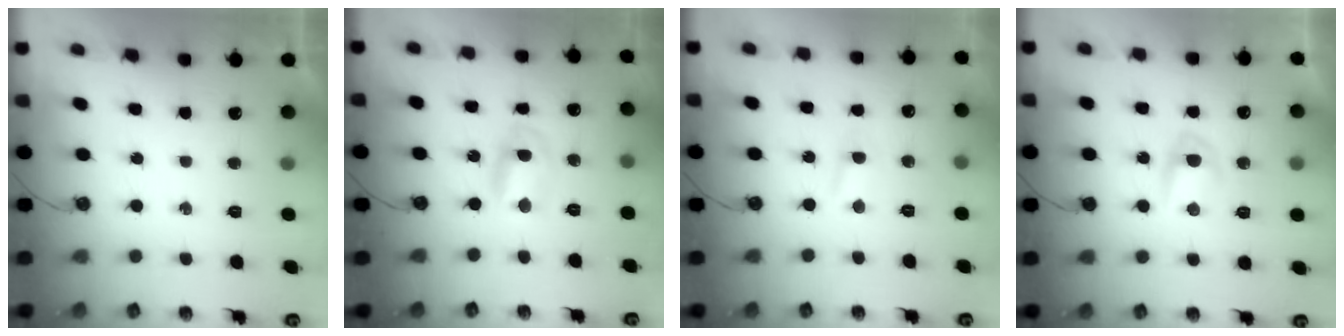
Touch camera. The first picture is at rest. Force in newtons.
{"total": 2.3, "press": 2.0, "slide": 1.2}
{"total": 2.8, "press": 2.7, "slide": 0.6}
{"total": 3.6, "press": 3.6, "slide": 0.6}